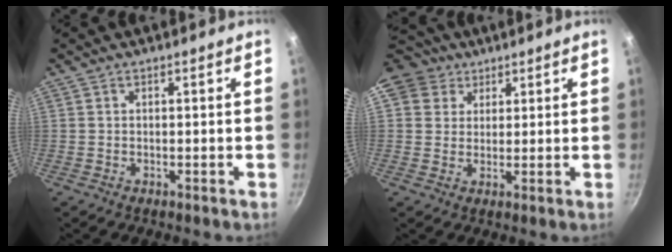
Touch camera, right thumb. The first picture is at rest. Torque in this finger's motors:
{"motor_torque": [0.19, 1.49, 0.46, -0.29, 0.15]}